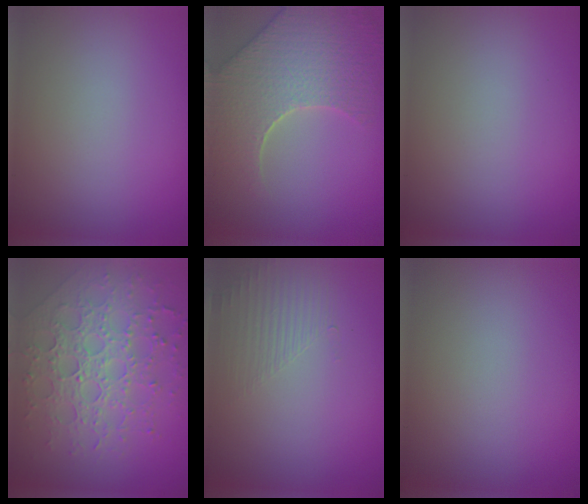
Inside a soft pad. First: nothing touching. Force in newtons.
{"total": 9.0, "press": 6.4, "slide": 6.3}
{"total": 0.0}
{"total": 7.4, "press": 5.4, "slide": 5.1}
{"total": 1.6, "press": 0.4, "slide": 1.5}
{"total": 0.0}